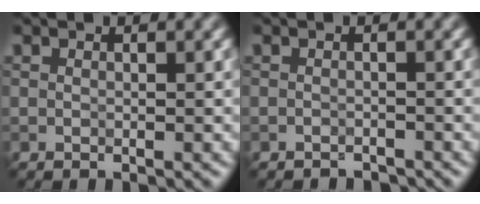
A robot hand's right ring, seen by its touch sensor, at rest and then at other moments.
{"total": 1.4, "force": [-1.3, 0.2, 0.1], "torque": [0.004, -0.003, -0.022]}